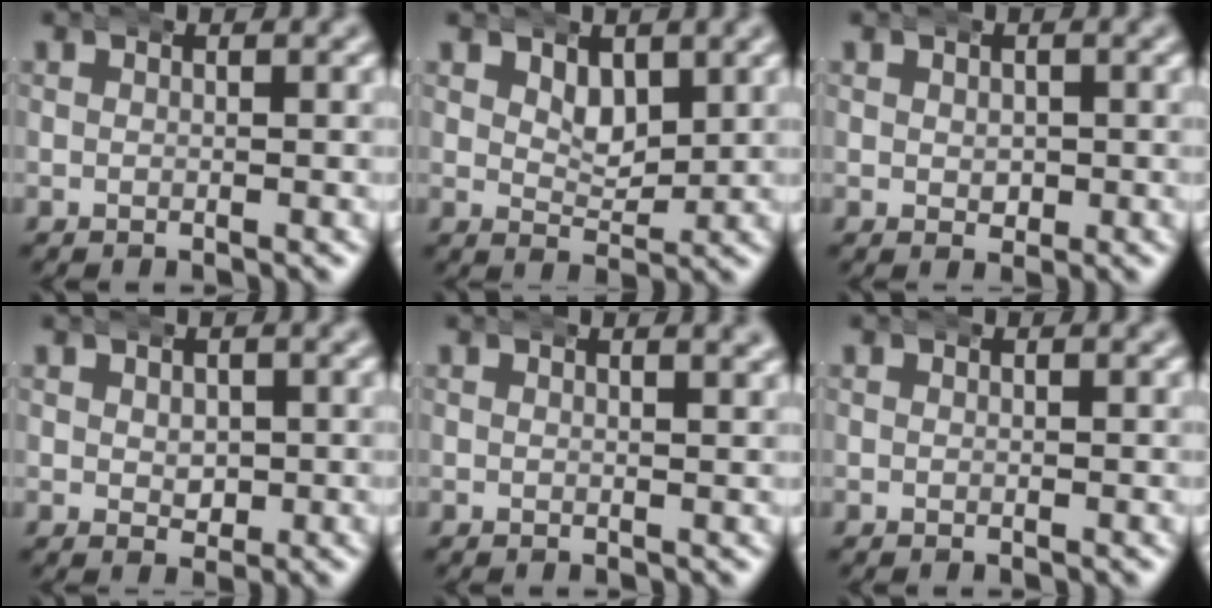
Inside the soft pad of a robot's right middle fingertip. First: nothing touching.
{"total": 2.5, "force": [1.7, 1.3, 1.3], "torque": [-0.021, -0.015, 0.032]}
{"total": 1.2, "force": [0.3, 1.0, 0.6], "torque": [-0.012, -0.008, 0.010]}
{"total": 1.5, "force": [0.4, 1.2, 0.9], "torque": [-0.019, -0.012, 0.014]}
{"total": 1.4, "force": [1.1, 0.2, 0.8], "torque": [-0.008, 0.001, 0.015]}
{"total": 0.0}